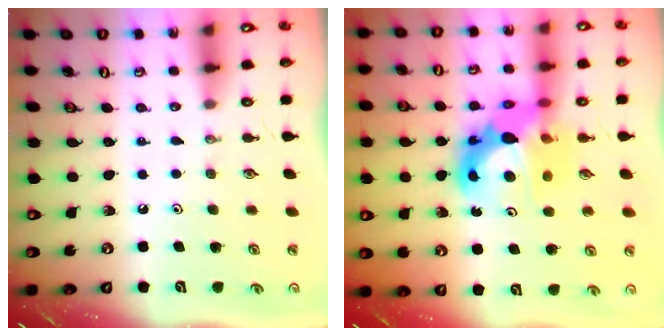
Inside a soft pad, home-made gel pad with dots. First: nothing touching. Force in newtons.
{"total": 14.9, "press": 14.8, "slide": 1.5}